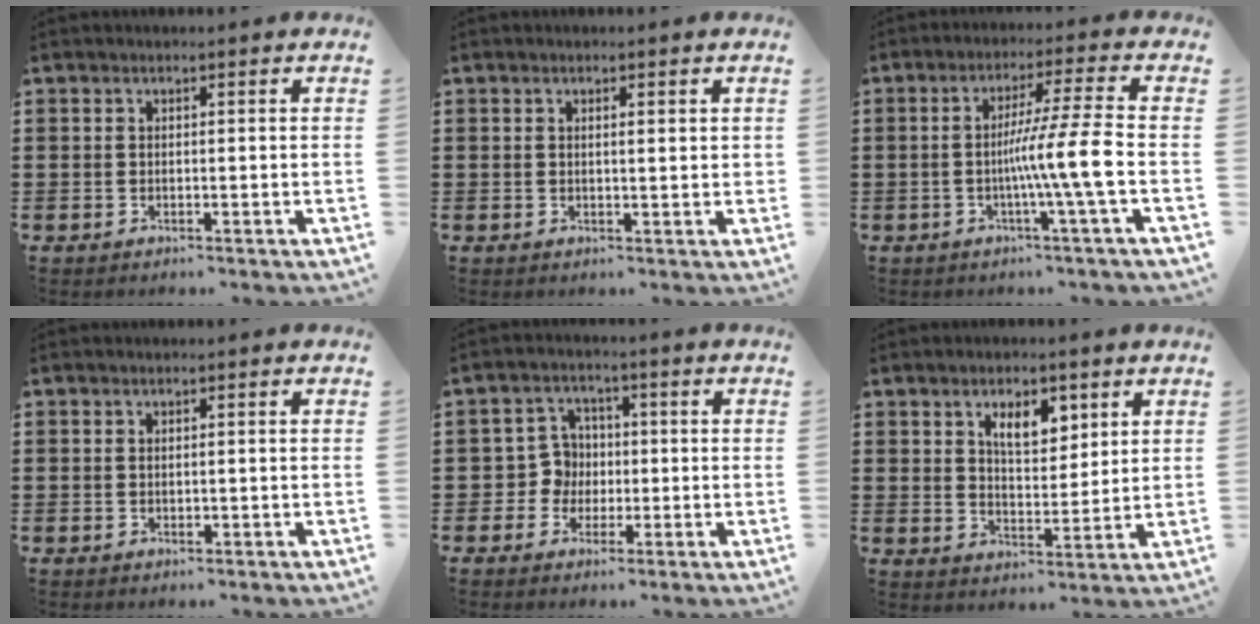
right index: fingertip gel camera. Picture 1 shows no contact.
{"total": 1.1, "force": [0.4, 0.2, 1.0], "torque": [-0.020, 0.004, 0.005]}
{"total": 9.2, "force": [-1.8, -1.0, 9.0], "torque": [-0.155, -0.011, -0.037]}
{"total": 0.7, "force": [0.0, 0.2, 0.6], "torque": [-0.013, -0.001, 0.000]}
{"total": 5.0, "force": [-0.4, 4.7, 1.9], "torque": [-0.053, 0.013, -0.007]}
{"total": 5.7, "force": [3.2, 2.8, 3.8], "torque": [-0.062, 0.001, 0.051]}